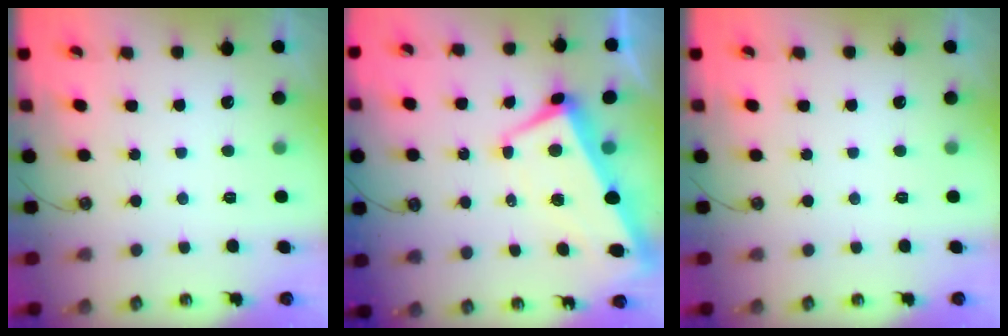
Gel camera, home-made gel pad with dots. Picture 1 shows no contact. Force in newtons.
{"total": 1.6, "press": 1.0, "slide": 1.3}
{"total": 0.0}